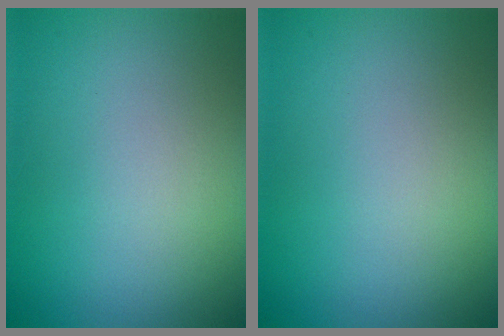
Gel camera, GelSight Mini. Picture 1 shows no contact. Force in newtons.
{"total": 0.0}